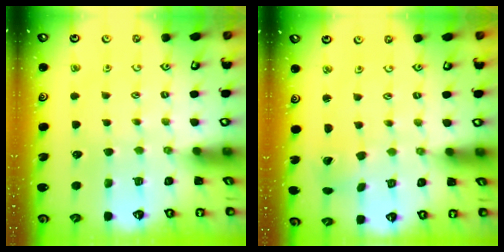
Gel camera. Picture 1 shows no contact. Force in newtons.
{"total": 0.8, "press": 0.8, "slide": 0.1}